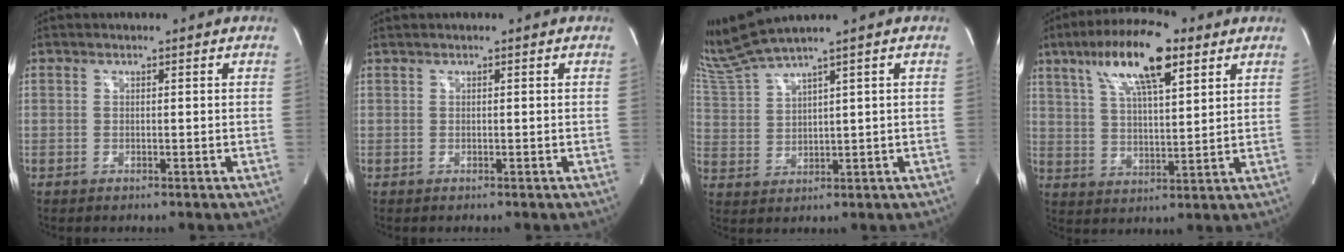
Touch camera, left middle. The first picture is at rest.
{"total": 0.6, "force": [0.5, 0.0, 0.3], "torque": [-0.012, 0.016, 0.015]}
{"total": 6.0, "force": [5.5, -1.8, 1.8], "torque": [-0.060, 0.001, 0.127]}
{"total": 13.9, "force": [7.5, 3.3, 11.2], "torque": [-0.205, 0.020, 0.133]}